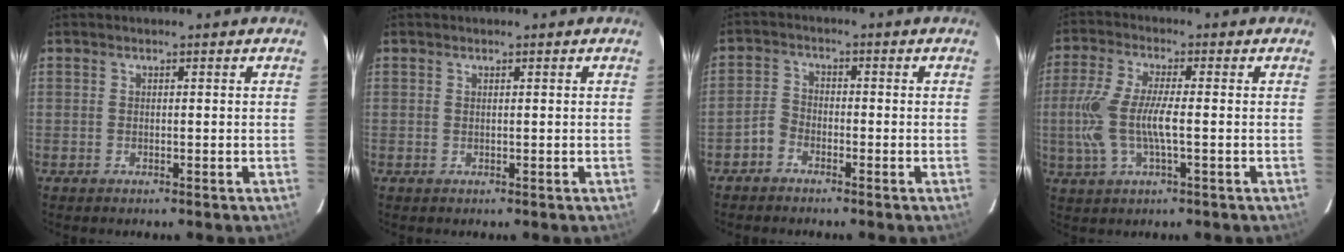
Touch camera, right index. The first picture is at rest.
{"total": 0.0}
{"total": 2.8, "force": [-2.1, 1.7, 0.7], "torque": [-0.017, 0.011, -0.043]}
{"total": 10.0, "force": [-1.2, 2.5, 9.6], "torque": [-0.207, -0.003, -0.023]}